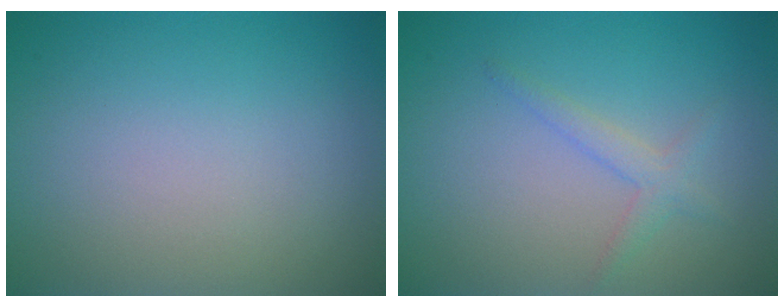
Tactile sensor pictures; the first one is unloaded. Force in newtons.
{"total": 1.6, "press": 1.6, "slide": 0.1}